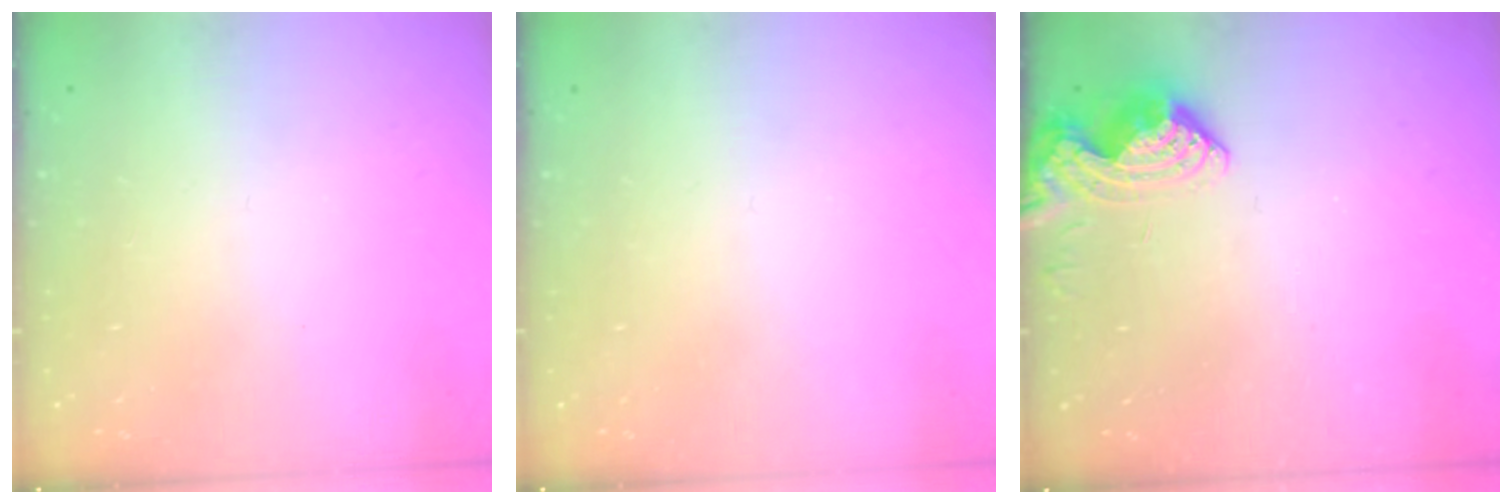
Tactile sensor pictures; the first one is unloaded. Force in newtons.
{"total": 0.0}
{"total": 9.9, "press": 9.8, "slide": 0.7}